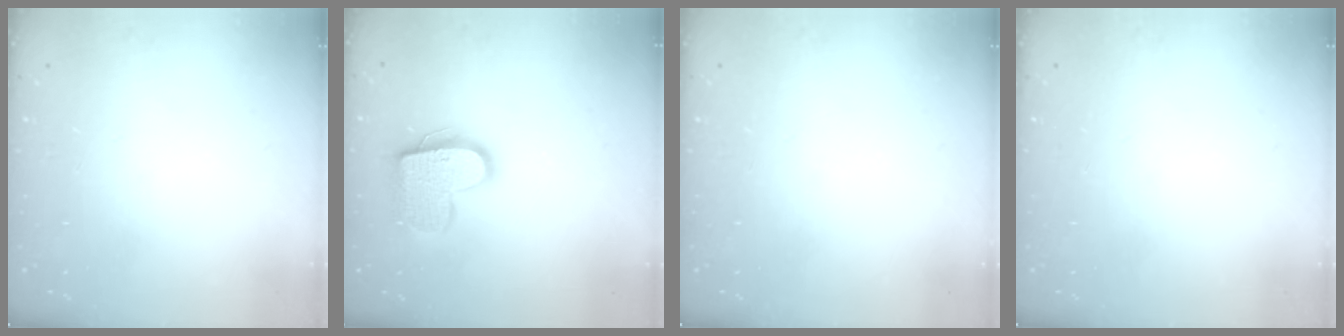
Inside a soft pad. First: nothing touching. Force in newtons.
{"total": 14.9, "press": 14.9, "slide": 1.0}
{"total": 0.0}
{"total": 0.0}